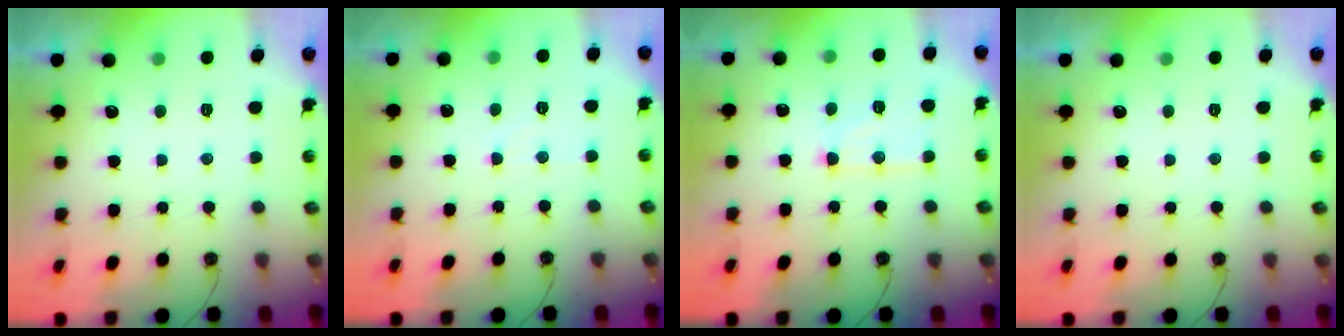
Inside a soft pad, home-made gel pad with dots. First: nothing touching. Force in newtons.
{"total": 2.7, "press": 2.6, "slide": 0.6}
{"total": 11.4, "press": 11.4, "slide": 1.0}
{"total": 0.0}